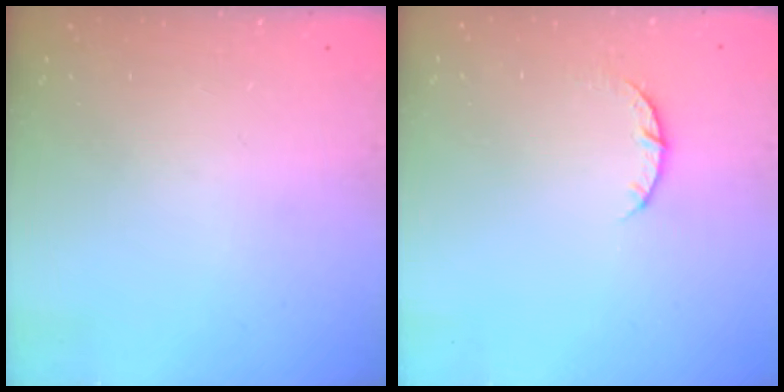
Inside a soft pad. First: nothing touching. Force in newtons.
{"total": 4.3, "press": 4.2, "slide": 0.6}